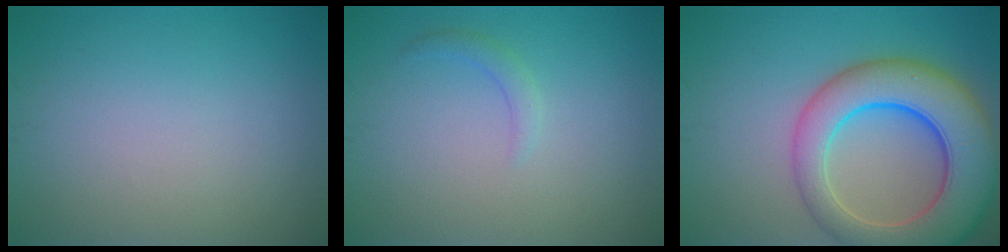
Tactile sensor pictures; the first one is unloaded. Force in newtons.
{"total": 1.1, "press": 1.1, "slide": 0.1}
{"total": 10.5, "press": 10.5, "slide": 0.5}